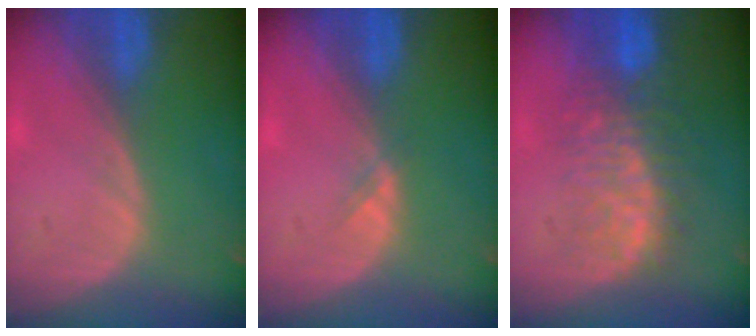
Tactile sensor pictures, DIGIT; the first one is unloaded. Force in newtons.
{"total": 1.1, "press": 0.8, "slide": 0.7}
{"total": 9.1, "press": 8.3, "slide": 3.8}